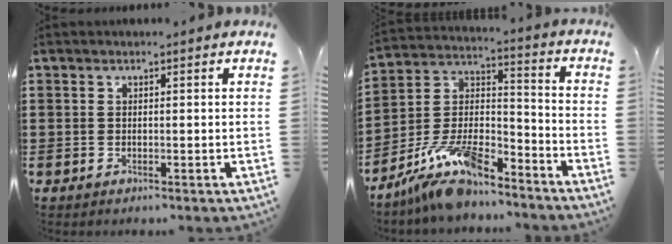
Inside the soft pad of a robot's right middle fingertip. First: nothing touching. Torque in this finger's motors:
{"motor_torque": [0.89, -0.26, 0.52, 0.12]}